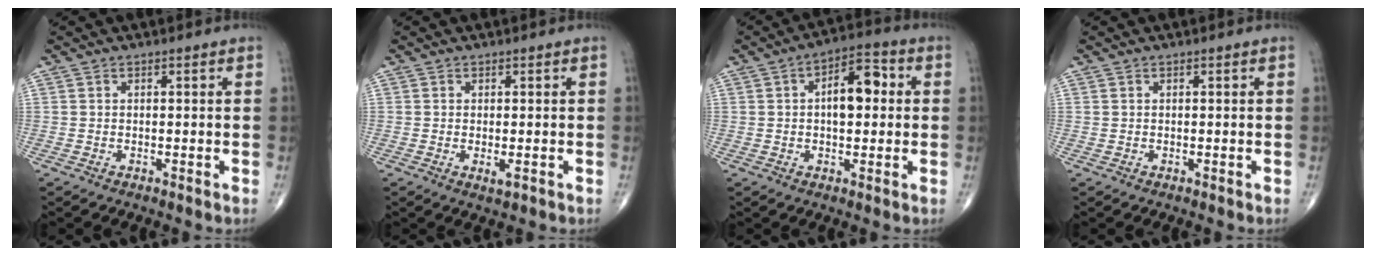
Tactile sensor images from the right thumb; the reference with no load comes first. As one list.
[{"total": 1.6, "force": [-0.5, 0.5, 1.4], "torque": [-0.027, -0.005, -0.007]}, {"total": 9.2, "force": [1.1, 4.8, 7.8], "torque": [-0.104, 0.019, 0.008]}, {"total": 0.0}]